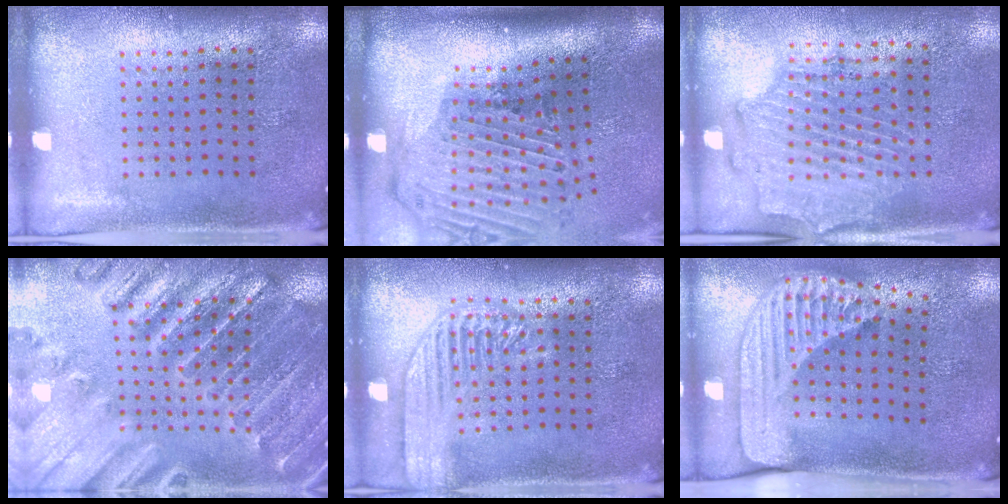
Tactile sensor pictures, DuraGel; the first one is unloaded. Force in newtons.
{"total": 3.1, "press": 2.1, "slide": 2.3}
{"total": 1.8, "press": 1.6, "slide": 0.7}
{"total": 2.8, "press": 2.7, "slide": 0.3}
{"total": 1.9, "press": 1.8, "slide": 0.2}
{"total": 2.4, "press": 1.8, "slide": 1.7}